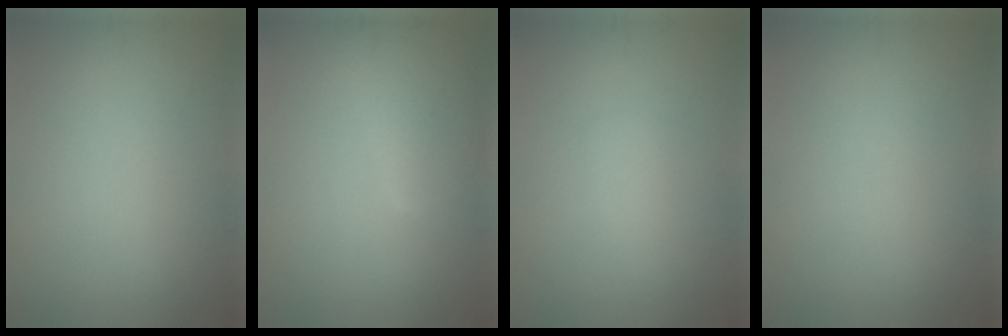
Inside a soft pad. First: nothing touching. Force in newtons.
{"total": 4.4, "press": 4.4, "slide": 0.3}
{"total": 0.8, "press": 0.8, "slide": 0.1}
{"total": 0.0}